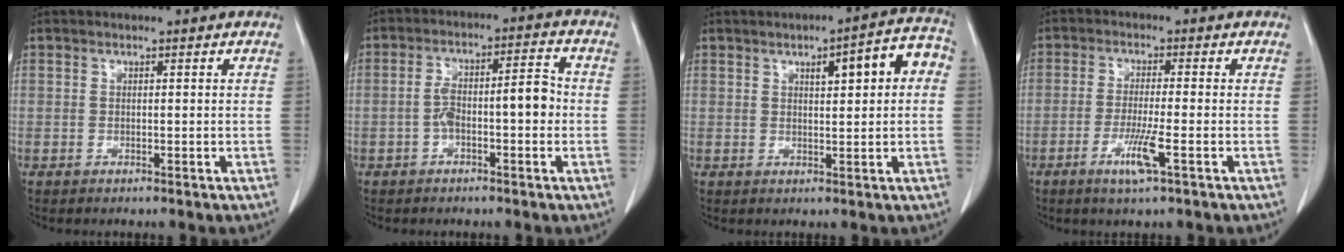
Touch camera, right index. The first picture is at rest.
{"total": 7.2, "force": [-1.4, 2.1, 6.8], "torque": [-0.117, 0.035, -0.020]}
{"total": 7.5, "force": [1.7, 1.7, 7.1], "torque": [-0.092, 0.027, 0.021]}
{"total": 5.3, "force": [-2.4, -0.1, 4.7], "torque": [-0.092, -0.010, -0.043]}